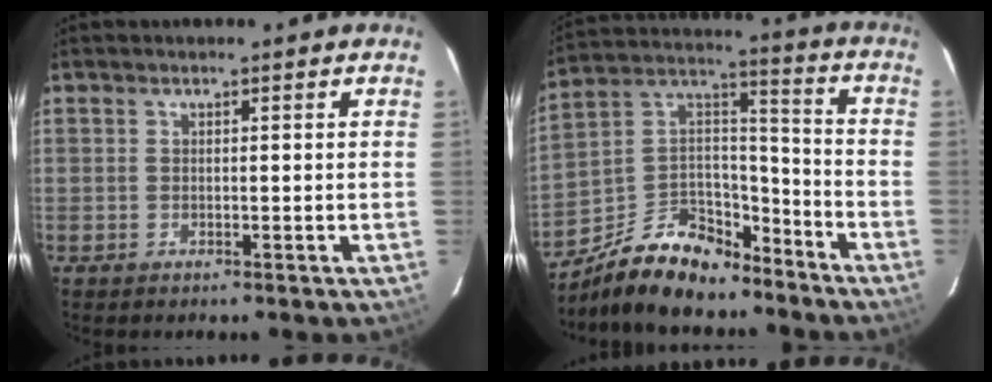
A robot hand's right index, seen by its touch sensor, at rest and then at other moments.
{"total": 17.1, "force": [-12.7, 8.2, 7.9], "torque": [-0.172, 0.047, -0.207]}